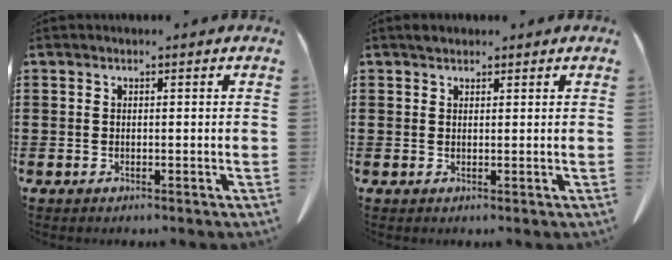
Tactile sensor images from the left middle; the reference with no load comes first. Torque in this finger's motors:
{"motor_torque": [0.37, 0.24, 0.03, 0.02]}